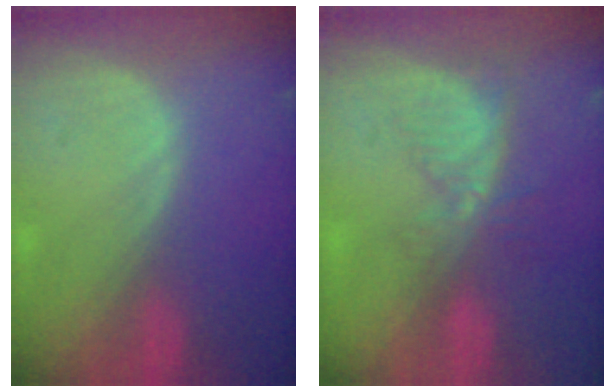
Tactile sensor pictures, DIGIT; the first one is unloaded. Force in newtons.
{"total": 5.4, "press": 4.6, "slide": 2.8}